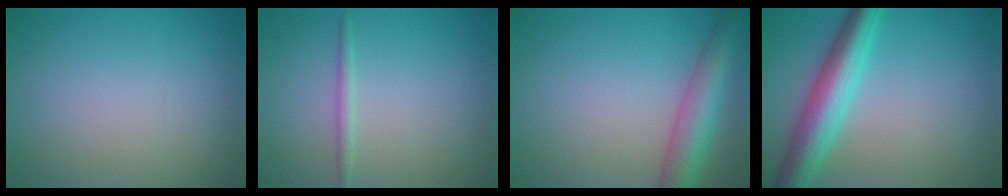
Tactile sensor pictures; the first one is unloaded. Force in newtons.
{"total": 1.1, "press": 1.1, "slide": 0.1}
{"total": 5.6, "press": 5.6, "slide": 0.2}
{"total": 6.2, "press": 6.2, "slide": 0.1}